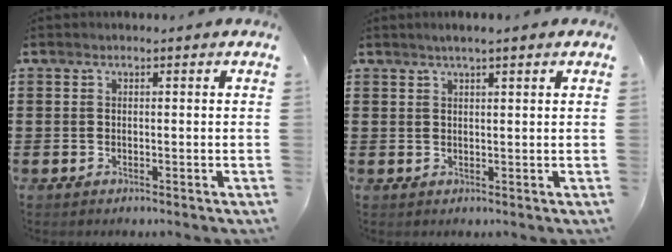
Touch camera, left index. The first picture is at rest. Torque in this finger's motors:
{"motor_torque": [2.14, 0.00, 0.27, 0.03]}